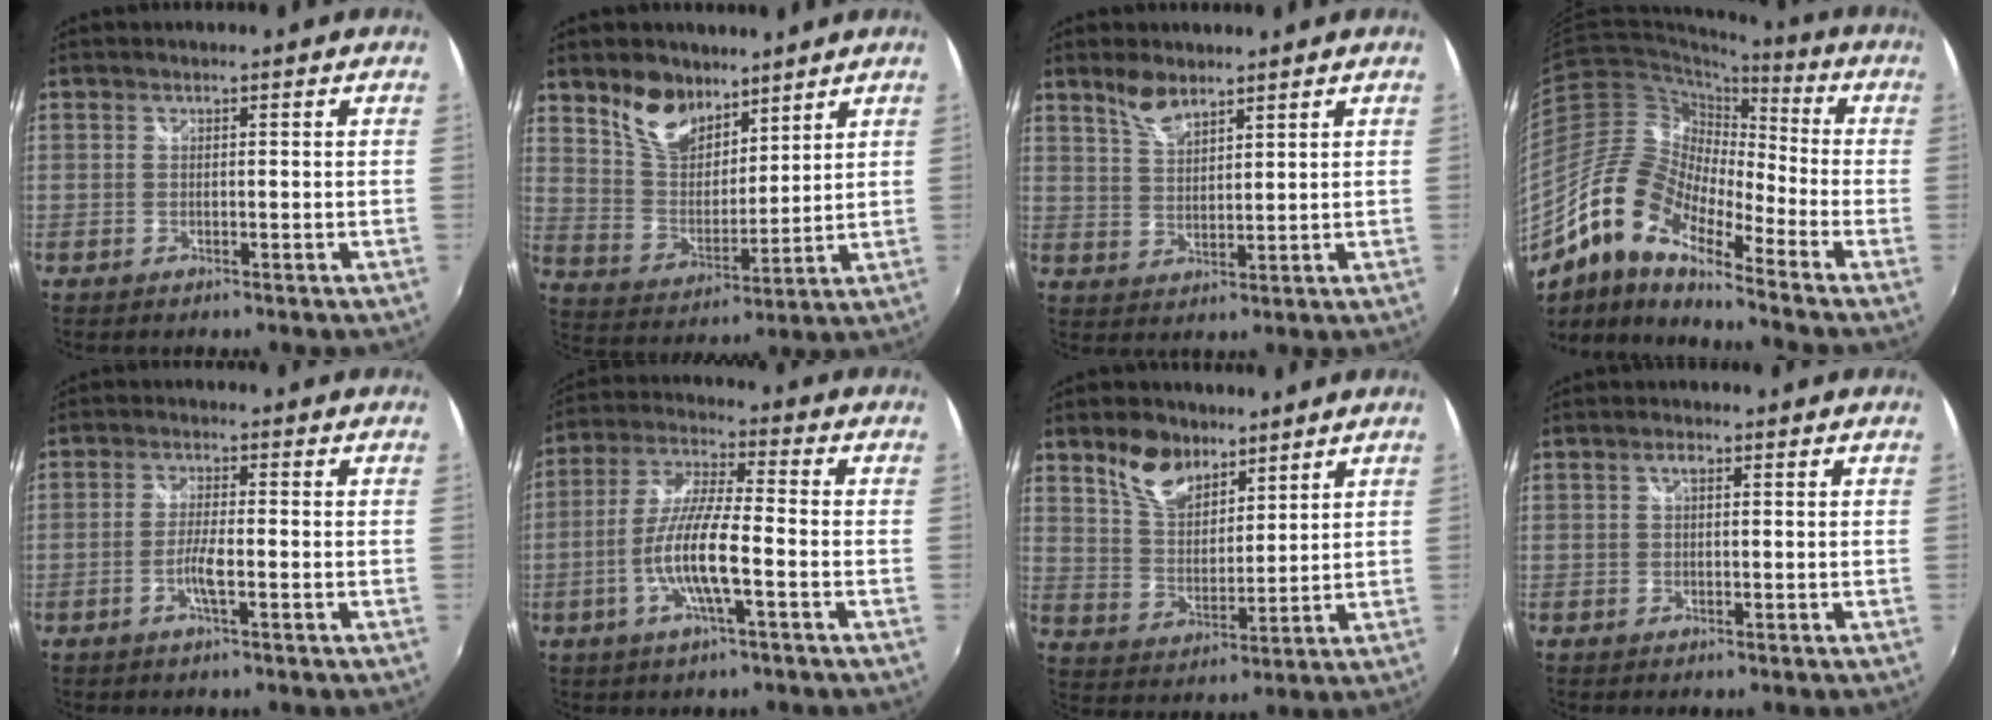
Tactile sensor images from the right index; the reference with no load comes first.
{"total": 10.9, "force": [7.9, 5.8, 4.8], "torque": [-0.092, 0.004, 0.153]}
{"total": 5.0, "force": [4.0, 1.7, 2.6], "torque": [-0.046, 0.003, 0.079]}
{"total": 14.9, "force": [-9.8, 5.3, 10.0], "torque": [-0.178, 0.006, -0.206]}
{"total": 3.5, "force": [-1.6, 0.2, 3.1], "torque": [-0.066, -0.003, -0.031]}
{"total": 10.8, "force": [-3.8, 1.4, 10.0], "torque": [-0.208, -0.004, -0.071]}
{"total": 9.4, "force": [6.6, 4.9, 4.5], "torque": [-0.081, 0.010, 0.126]}
{"total": 1.4, "force": [0.4, 0.5, 1.2], "torque": [-0.022, 0.005, 0.005]}